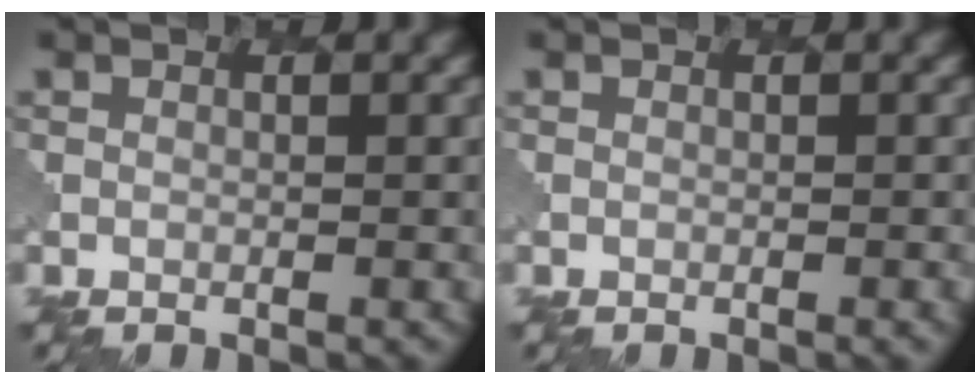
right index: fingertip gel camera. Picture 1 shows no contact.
{"total": 0.5, "force": [-0.1, 0.2, 0.5], "torque": [0.001, 0.000, -0.002]}